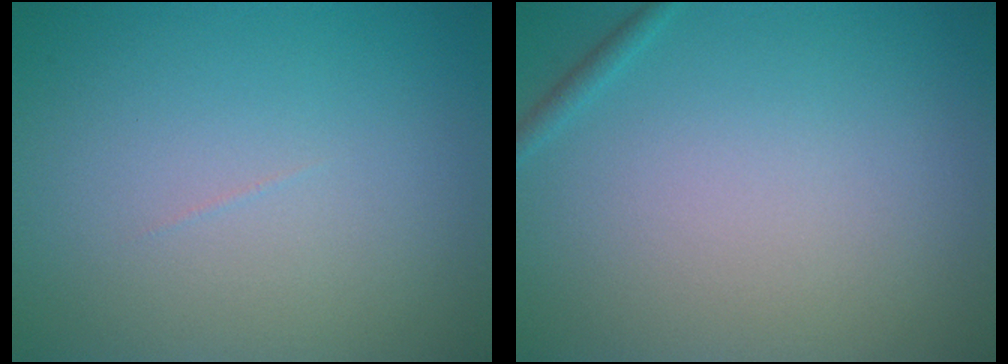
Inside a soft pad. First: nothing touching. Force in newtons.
{"total": 0.7, "press": 0.7, "slide": 0.0}